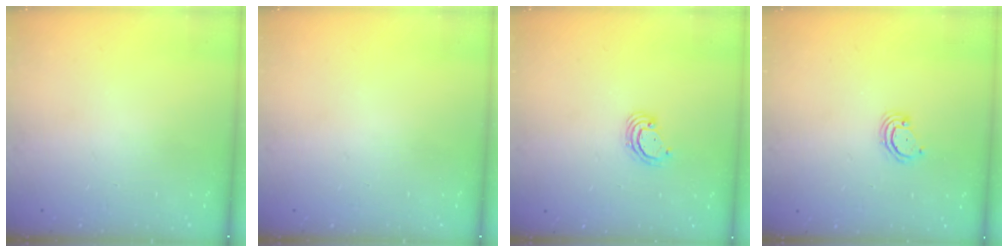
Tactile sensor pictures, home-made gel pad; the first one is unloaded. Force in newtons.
{"total": 0.0}
{"total": 3.5, "press": 3.5, "slide": 0.1}
{"total": 2.9, "press": 2.9, "slide": 0.3}